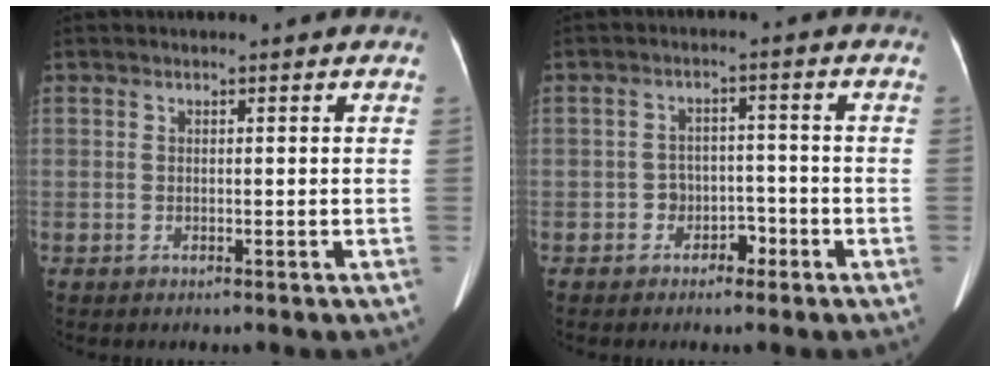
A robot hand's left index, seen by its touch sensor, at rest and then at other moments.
{"total": 3.2, "force": [-1.9, 2.3, 1.2], "torque": [-0.013, 0.014, -0.028]}